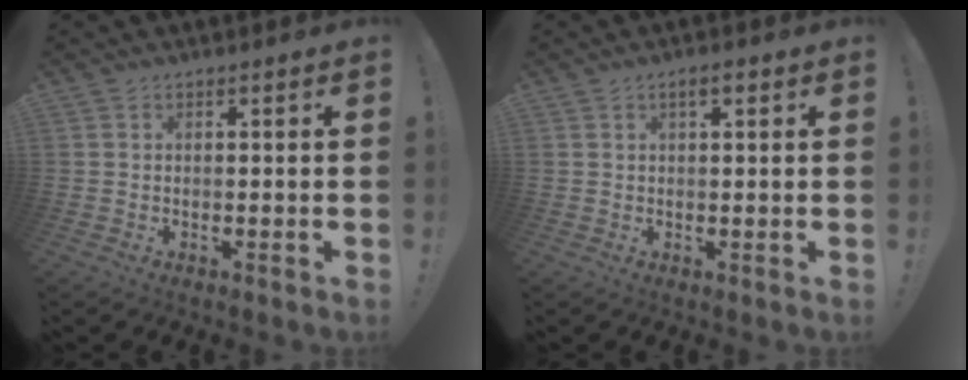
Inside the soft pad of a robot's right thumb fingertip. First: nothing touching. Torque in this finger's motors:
{"motor_torque": [-0.25, 0.41, 0.21, 0.10, 0.02]}